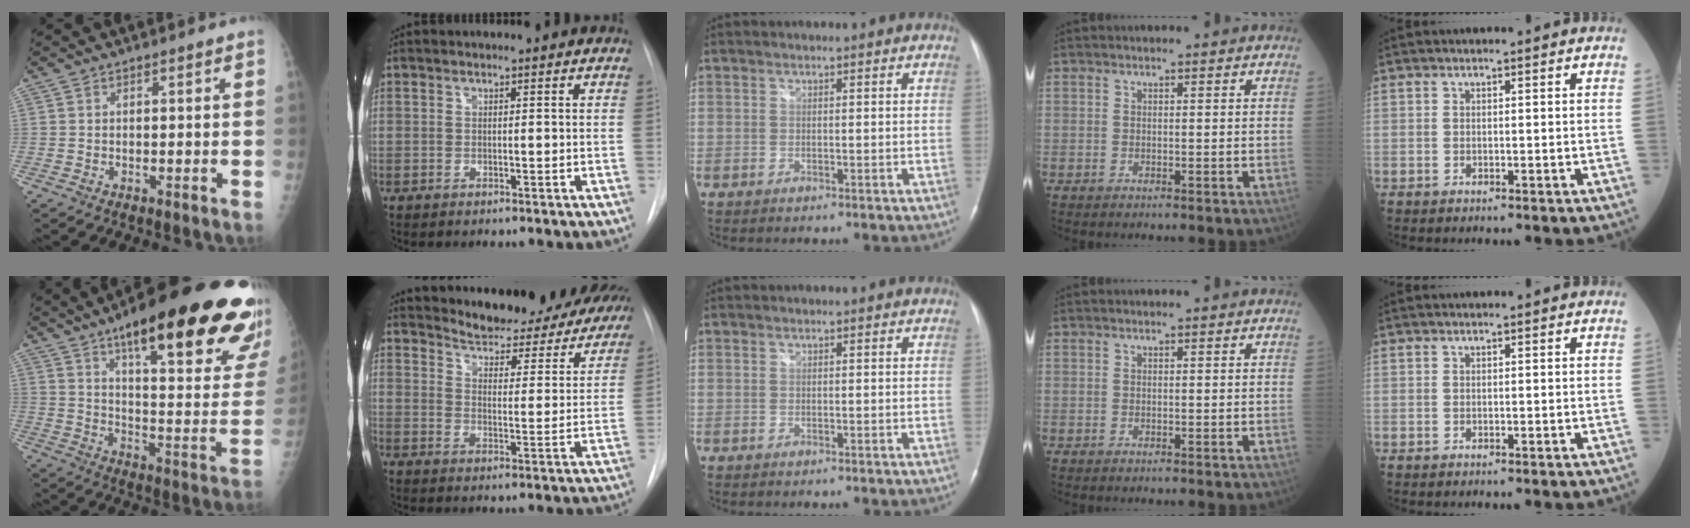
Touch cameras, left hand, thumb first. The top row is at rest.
{"thumb": {"total": 32.4, "force": [20.0, 7.7, 24.2], "torque": [-0.263, -0.058, 0.281]}, "index": {"total": 20.0, "force": [18.8, 4.6, 4.9], "torque": [-0.055, -0.049, 0.231]}}